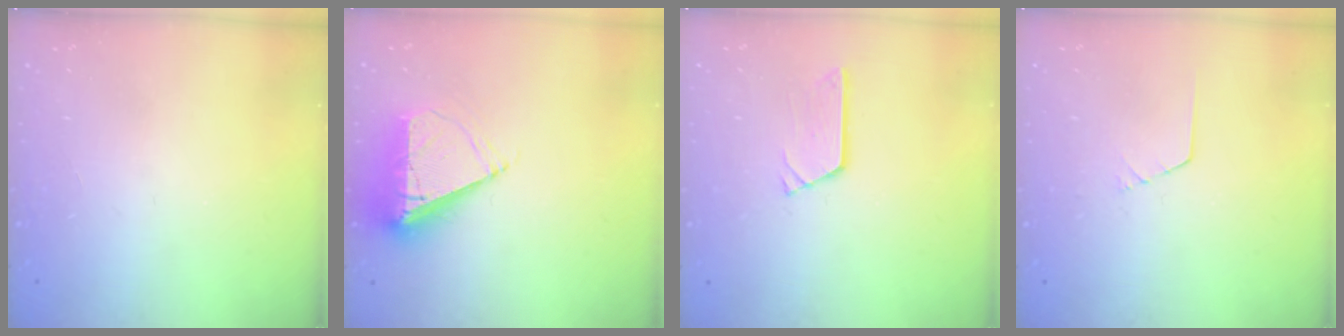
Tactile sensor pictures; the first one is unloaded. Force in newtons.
{"total": 9.6, "press": 9.6, "slide": 1.0}
{"total": 3.5, "press": 3.4, "slide": 0.3}
{"total": 1.6, "press": 1.6, "slide": 0.1}